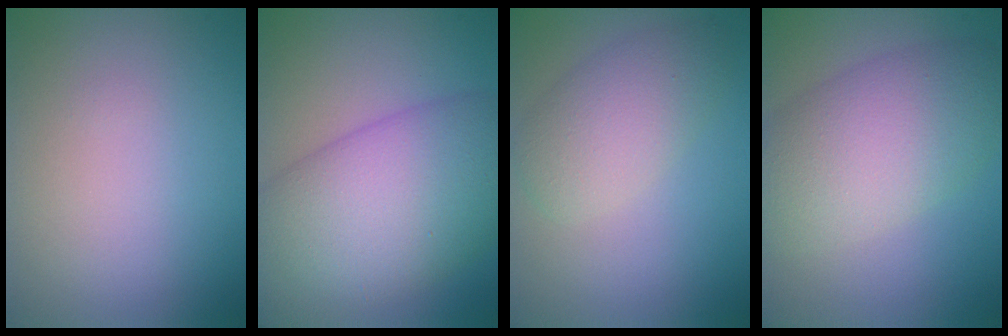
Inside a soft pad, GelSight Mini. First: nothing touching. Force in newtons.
{"total": 11.0, "press": 11.0, "slide": 0.3}
{"total": 3.9, "press": 3.9, "slide": 0.1}
{"total": 7.8, "press": 7.8, "slide": 0.4}